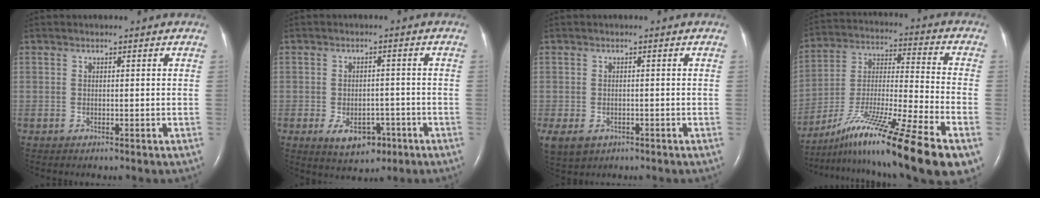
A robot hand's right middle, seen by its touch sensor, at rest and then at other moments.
{"total": 6.4, "force": [-3.1, 3.7, 4.1], "torque": [-0.066, 0.000, -0.038]}
{"total": 7.7, "force": [-3.6, 5.8, 3.6], "torque": [-0.096, -0.007, -0.047]}
{"total": 21.3, "force": [-14.3, -0.3, 15.8], "torque": [-0.255, -0.034, -0.251]}